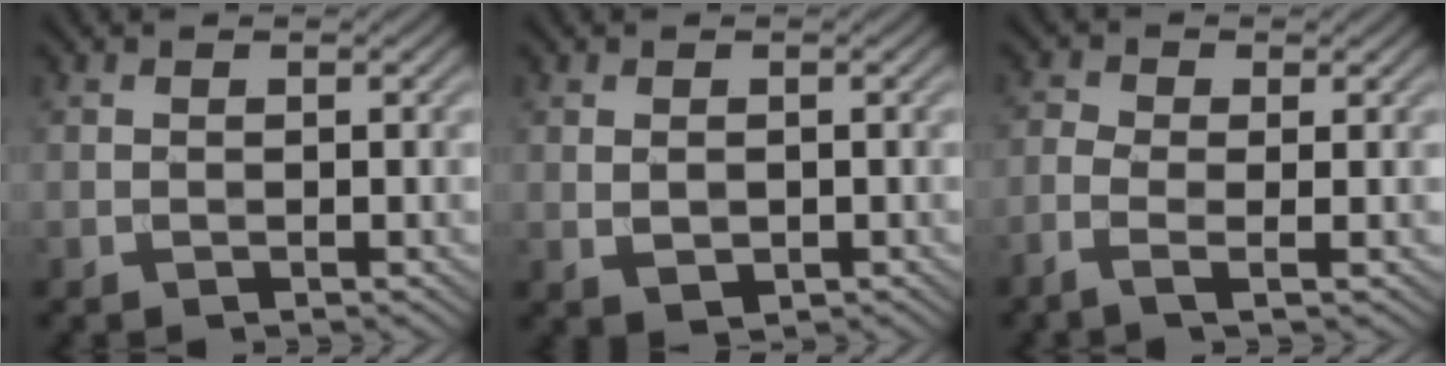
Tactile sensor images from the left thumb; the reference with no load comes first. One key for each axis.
{"total": 1.6, "fx": -0.1, "fy": 1.0, "fz": 1.3, "tx": -0.027, "ty": -0.005, "tz": 0.004}
{"total": 2.8, "fx": -1.2, "fy": 0.8, "fz": 2.4, "tx": -0.060, "ty": -0.001, "tz": -0.035}